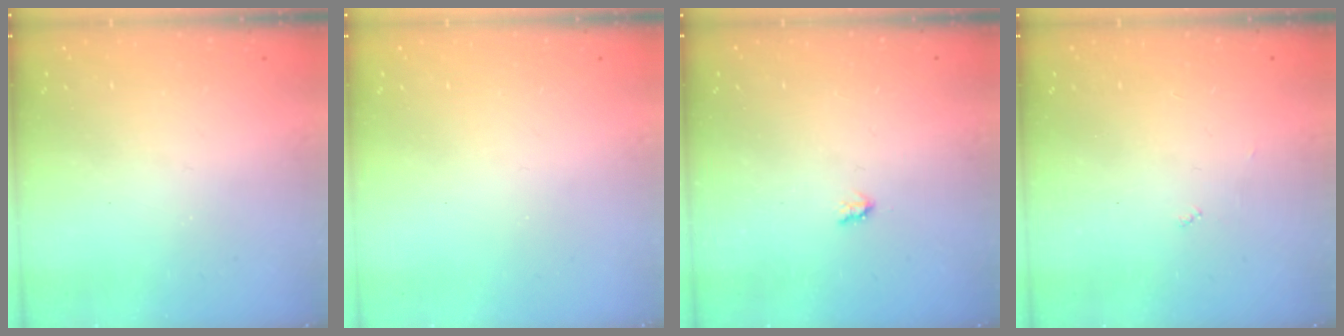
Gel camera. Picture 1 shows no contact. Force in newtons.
{"total": 0.0}
{"total": 1.9, "press": 1.9, "slide": 0.3}
{"total": 3.0, "press": 3.0, "slide": 0.2}